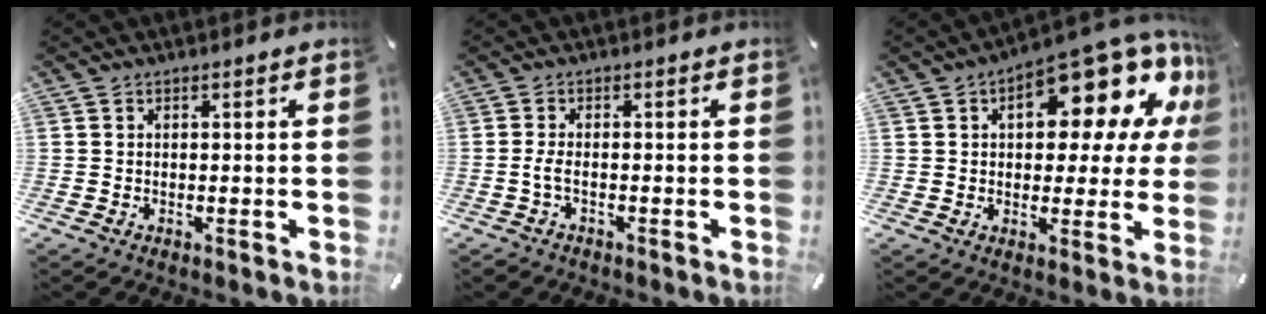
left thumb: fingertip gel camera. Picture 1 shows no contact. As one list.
[{"total": 2.6, "force": [-1.0, 1.0, 2.2], "torque": [-0.053, 0.000, -0.022]}, {"total": 16.8, "force": [9.1, 7.6, 11.9], "torque": [-0.147, -0.070, 0.144]}]